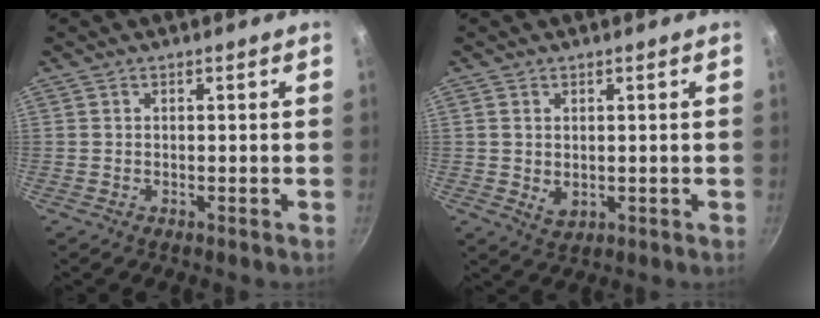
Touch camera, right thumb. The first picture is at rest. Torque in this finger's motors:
{"motor_torque": [-0.67, 0.59, -0.35, 0.35, -0.01]}